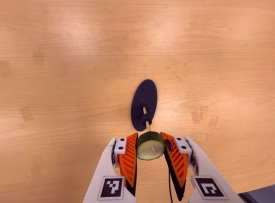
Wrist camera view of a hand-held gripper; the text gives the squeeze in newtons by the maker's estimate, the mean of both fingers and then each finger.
{"total": 11.3, "left": 11.8, "right": 10.9}